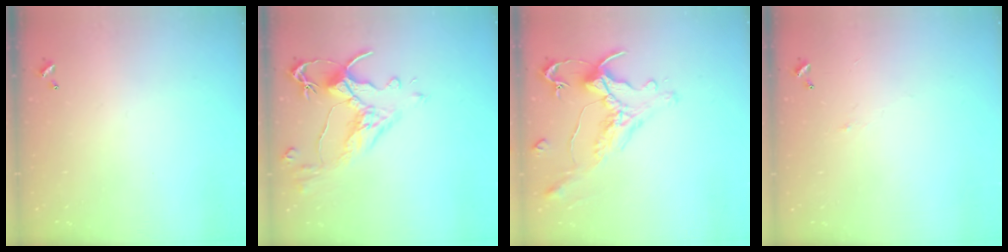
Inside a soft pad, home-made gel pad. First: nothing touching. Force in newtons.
{"total": 6.2, "press": 6.0, "slide": 1.6}
{"total": 0.7, "press": 0.1, "slide": 0.7}
{"total": 0.8, "press": 0.6, "slide": 0.6}